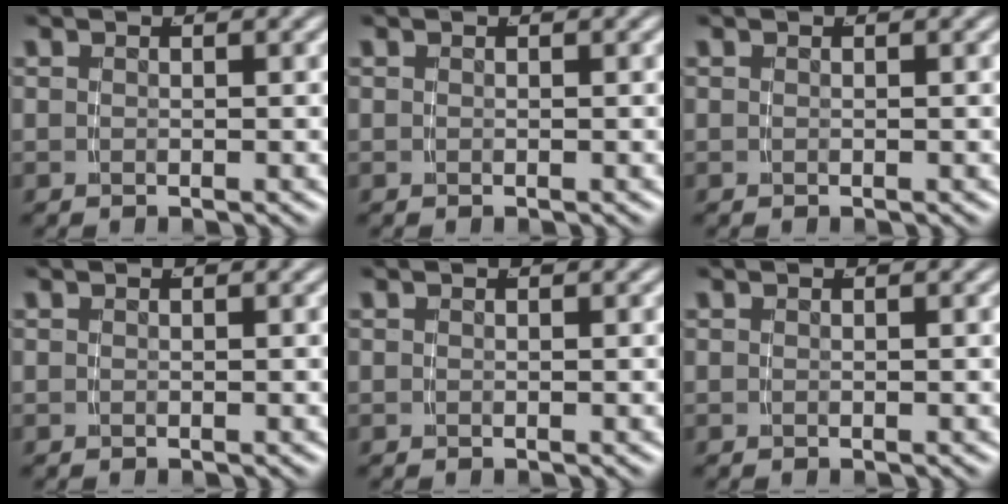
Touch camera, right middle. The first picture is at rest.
{"total": 0.0}
{"total": 0.0}
{"total": 0.0}
{"total": 0.0}
{"total": 0.0}